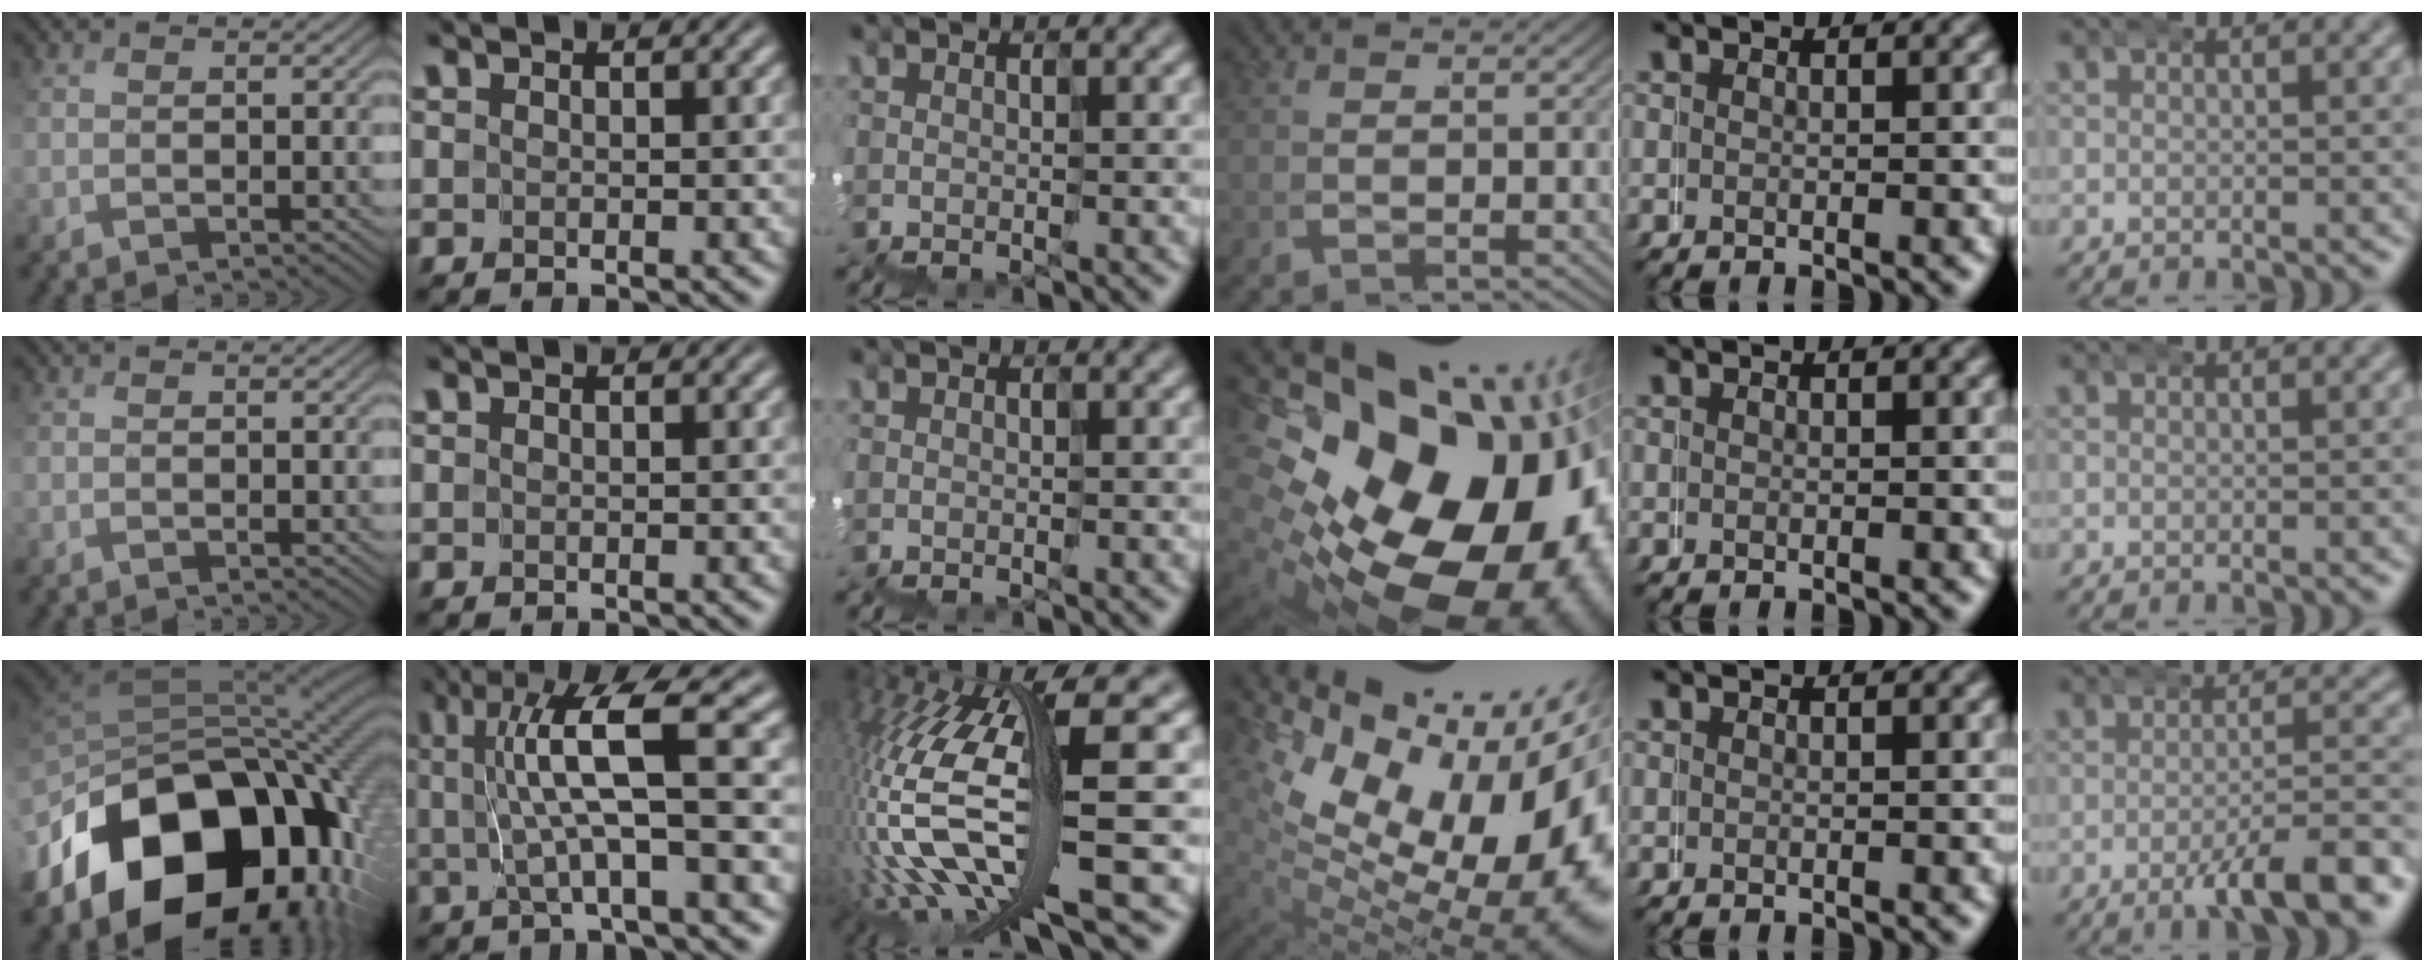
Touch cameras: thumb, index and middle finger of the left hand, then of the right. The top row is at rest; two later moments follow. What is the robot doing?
{"motion": "wrap", "object": "duck tape"}